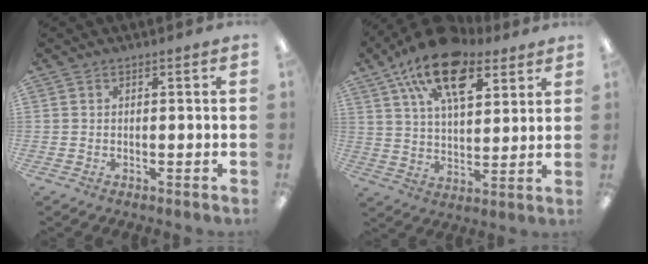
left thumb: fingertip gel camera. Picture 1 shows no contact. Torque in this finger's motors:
{"motor_torque": [0.45, 0.63, 1.74, -1.03, 0.47]}